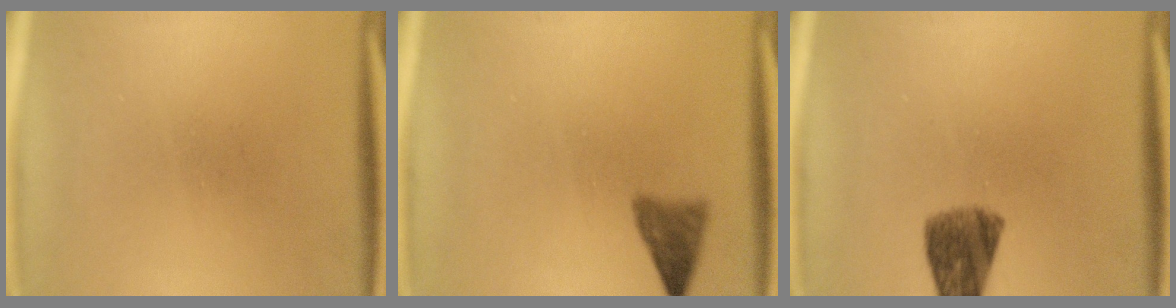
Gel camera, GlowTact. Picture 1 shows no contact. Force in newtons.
{"total": 2.9}
{"total": 7.1}